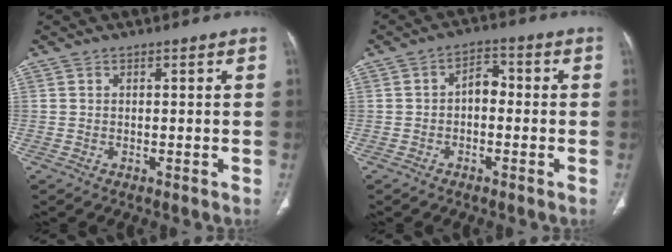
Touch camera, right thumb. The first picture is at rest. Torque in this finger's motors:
{"motor_torque": [0.82, 0.74, 0.59, -0.10, 0.01]}